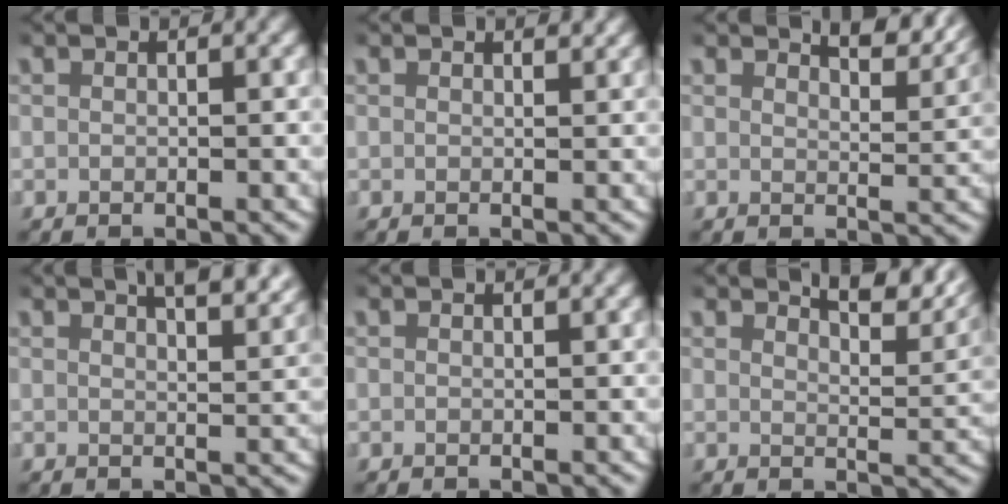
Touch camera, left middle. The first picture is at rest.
{"total": 0.7, "force": [0.7, 0.1, 0.2], "torque": [0.004, -0.001, 0.009]}
{"total": 4.5, "force": [3.9, 0.7, 1.9], "torque": [-0.023, 0.002, 0.059]}
{"total": 5.0, "force": [3.6, 1.3, 3.2], "torque": [-0.040, 0.007, 0.052]}
{"total": 0.0}
{"total": 5.7, "force": [4.8, 1.0, 2.9], "torque": [-0.033, 0.006, 0.069]}